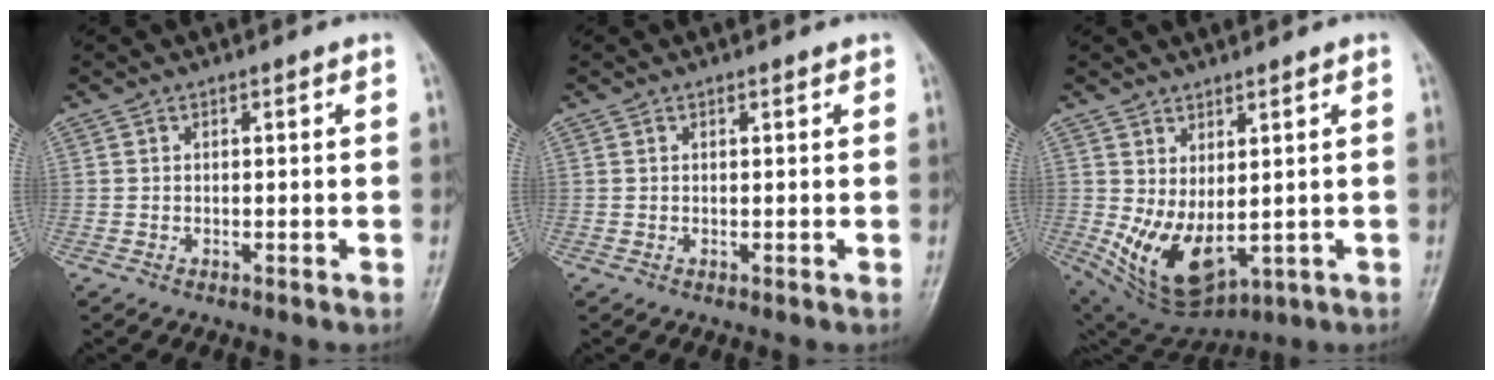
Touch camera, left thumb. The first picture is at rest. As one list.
[{"total": 0.6, "force": [0.4, 0.2, 0.4], "torque": [-0.006, -0.001, 0.003]}, {"total": 11.2, "force": [-0.5, 5.7, 9.6], "torque": [-0.160, -0.013, 0.023]}]